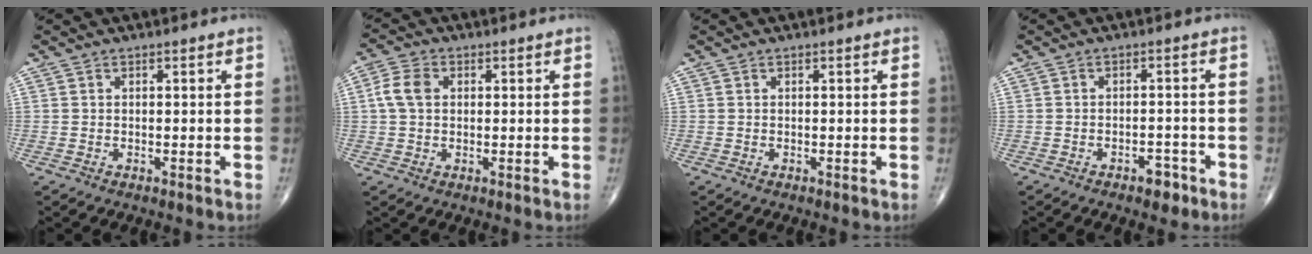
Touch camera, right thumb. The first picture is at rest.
{"total": 5.0, "force": [0.8, 3.5, 3.4], "torque": [-0.074, 0.011, 0.011]}
{"total": 0.0}
{"total": 3.4, "force": [-2.2, 1.6, 2.0], "torque": [-0.017, 0.014, -0.029]}